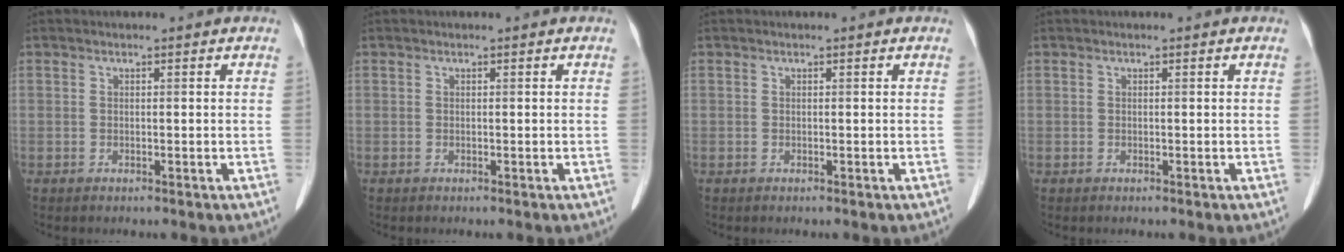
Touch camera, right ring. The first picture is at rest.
{"total": 0.0}
{"total": 0.0}
{"total": 0.0}